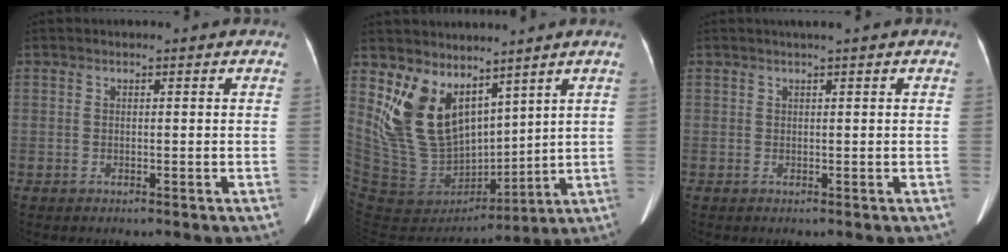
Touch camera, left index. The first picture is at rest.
{"total": 12.4, "force": [7.8, 7.6, 6.1], "torque": [-0.140, 0.006, 0.178]}
{"total": 1.6, "force": [1.2, -0.2, 1.1], "torque": [-0.011, 0.014, 0.021]}